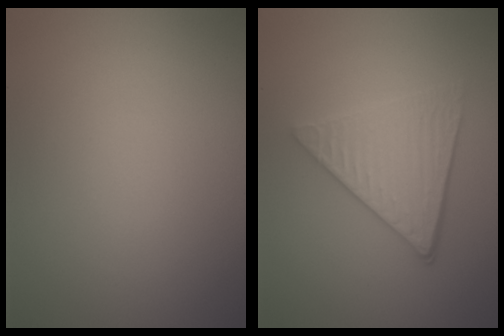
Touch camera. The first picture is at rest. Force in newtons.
{"total": 4.3, "press": 3.4, "slide": 2.6}